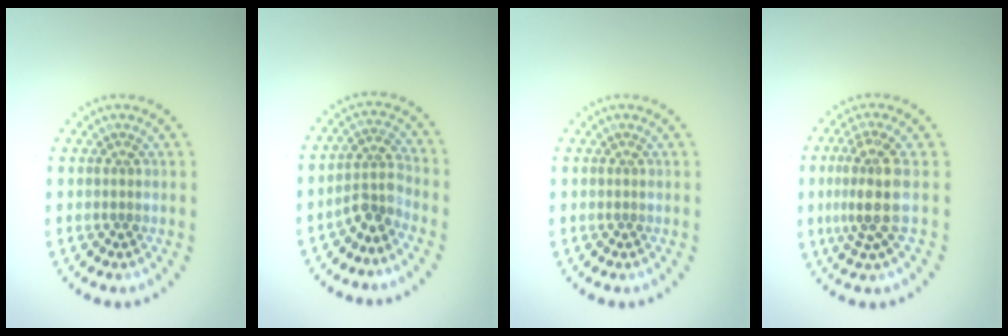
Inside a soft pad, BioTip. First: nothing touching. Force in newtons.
{"total": 2.7, "press": 2.0, "slide": 1.9}
{"total": 0.0}
{"total": 3.7, "press": 2.9, "slide": 2.3}